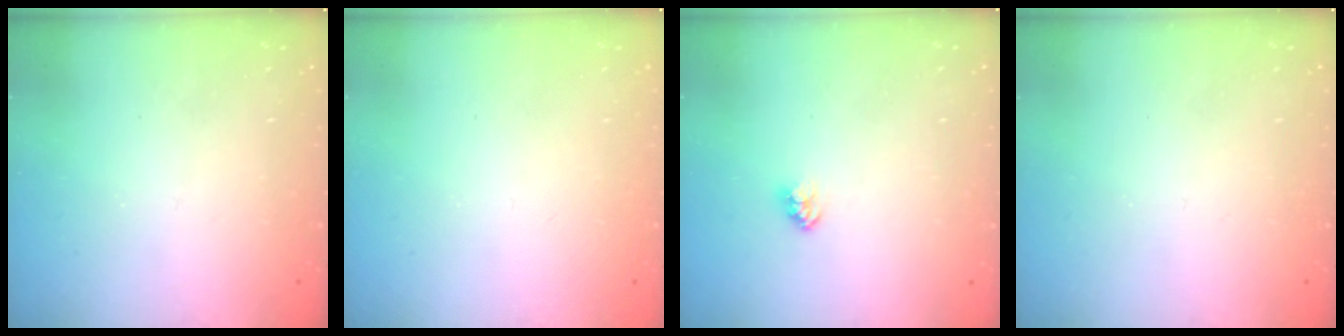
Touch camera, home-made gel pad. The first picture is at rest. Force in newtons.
{"total": 0.0}
{"total": 2.4, "press": 2.4, "slide": 0.1}
{"total": 0.0}